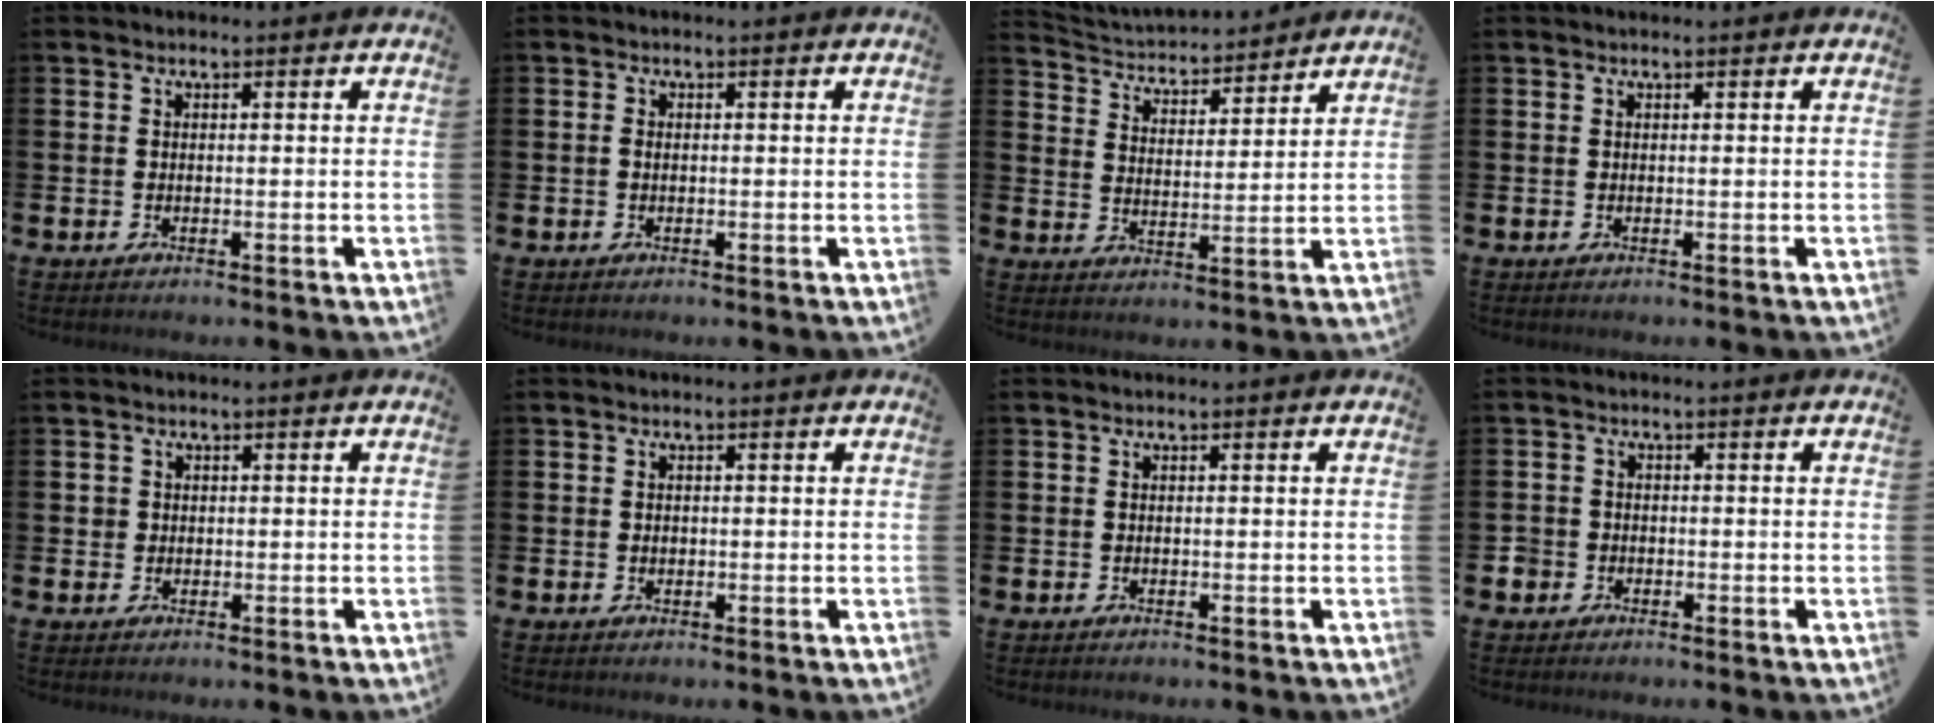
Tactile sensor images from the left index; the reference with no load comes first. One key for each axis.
{"total": 0.5, "fx": 0.0, "fy": 0.3, "fz": 0.4, "tx": -0.008, "ty": 0.002, "tz": -0.002}
{"total": 4.1, "fx": 3.9, "fy": 1.2, "fz": 0.1, "tx": -0.030, "ty": -0.034, "tz": 0.063}
{"total": 0.0}
{"total": 1.1, "fx": 0.4, "fy": 1.1, "fz": 0.0, "tx": 0.007, "ty": 0.004, "tz": 0.004}
{"total": 0.5, "fx": 0.0, "fy": 0.5, "fz": 0.2, "tx": 0.004, "ty": 0.002, "tz": -0.002}
{"total": 0.0}
{"total": 1.9, "fx": -0.9, "fy": 1.7, "fz": 0.0, "tx": -0.001, "ty": 0.003, "tz": -0.023}